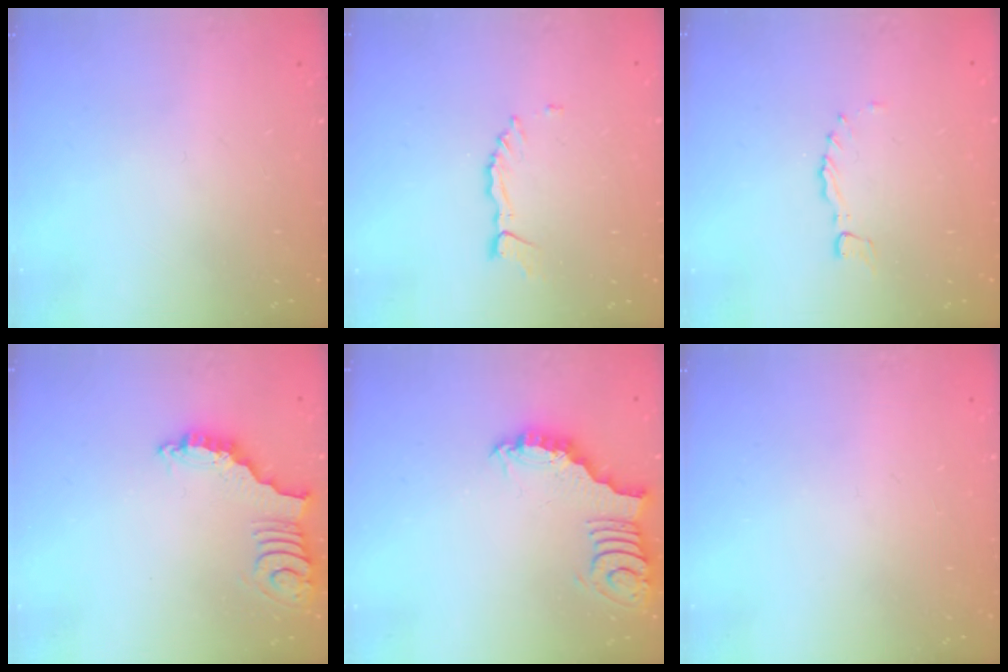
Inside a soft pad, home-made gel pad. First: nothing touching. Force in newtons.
{"total": 2.8, "press": 2.7, "slide": 0.3}
{"total": 0.0}
{"total": 4.9, "press": 4.9, "slide": 0.5}
{"total": 3.0, "press": 3.0, "slide": 0.5}
{"total": 0.0}